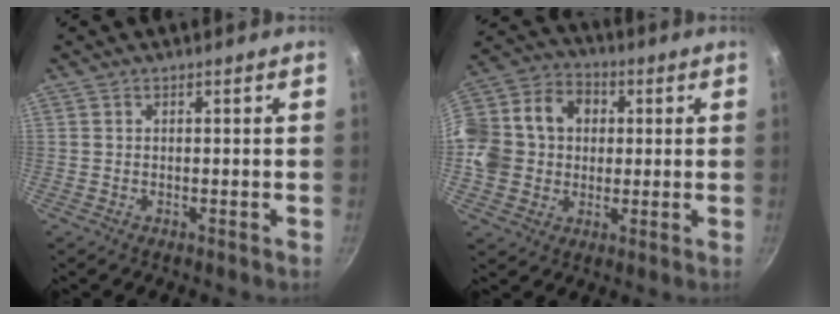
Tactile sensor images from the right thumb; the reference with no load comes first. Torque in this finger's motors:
{"motor_torque": [1.65, 1.63, 1.35, 0.05, 0.13]}